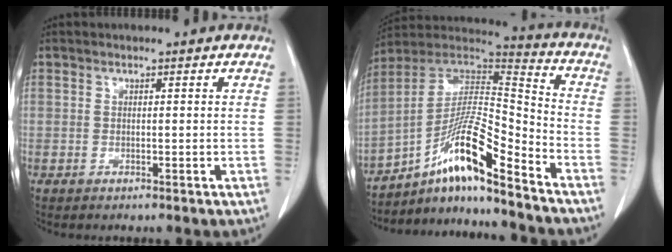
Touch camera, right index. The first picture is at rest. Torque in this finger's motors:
{"motor_torque": [1.43, -0.71, 0.59, 0.19]}